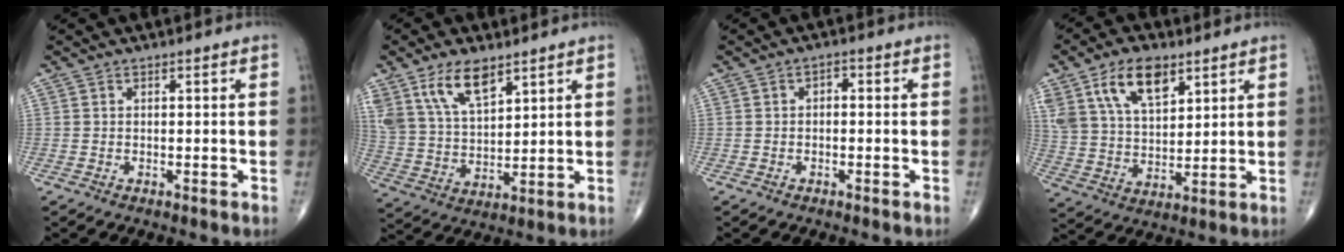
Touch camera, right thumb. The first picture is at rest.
{"total": 11.6, "force": [7.2, 5.3, 7.3], "torque": [-0.128, -0.027, 0.149]}
{"total": 1.5, "force": [-0.1, 1.0, 1.1], "torque": [-0.008, 0.009, -0.008]}
{"total": 13.8, "force": [7.5, 7.3, 8.9], "torque": [-0.146, -0.025, 0.147]}